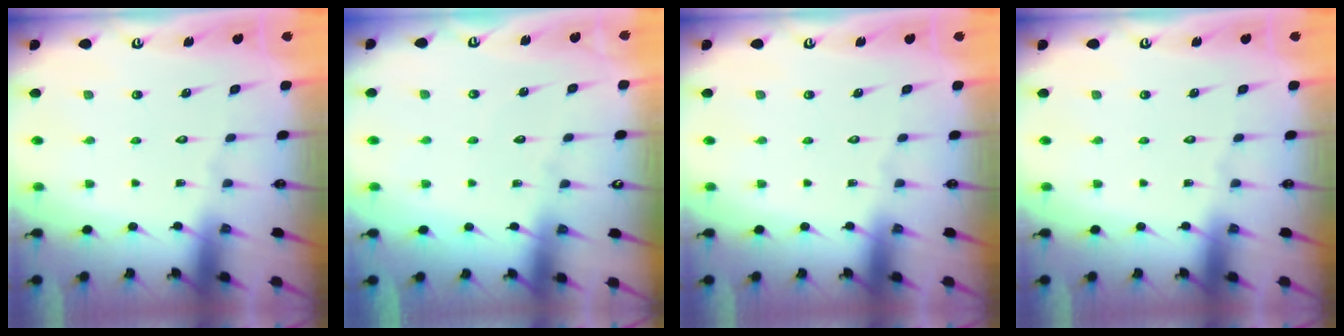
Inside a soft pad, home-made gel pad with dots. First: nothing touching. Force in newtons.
{"total": 2.4, "press": 2.4, "slide": 0.2}
{"total": 0.0}
{"total": 0.0}